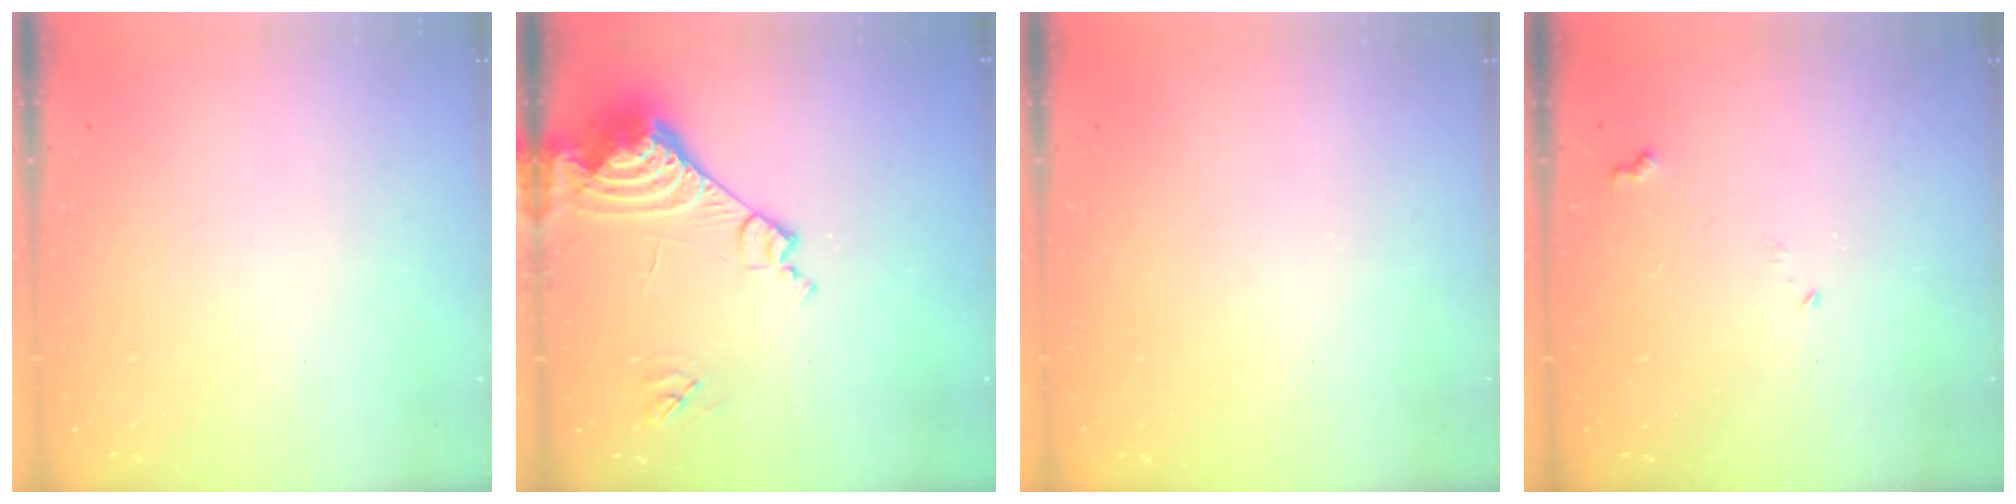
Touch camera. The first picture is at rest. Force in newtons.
{"total": 15.0, "press": 14.9, "slide": 1.6}
{"total": 1.0, "press": 1.0, "slide": 0.1}
{"total": 6.2, "press": 6.2, "slide": 0.9}